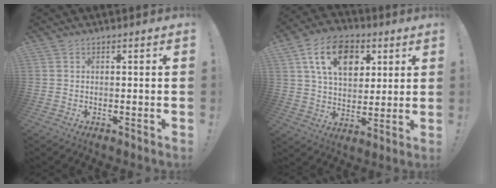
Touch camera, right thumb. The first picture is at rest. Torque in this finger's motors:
{"motor_torque": [1.17, 2.95, 0.20, 0.22, 0.47]}